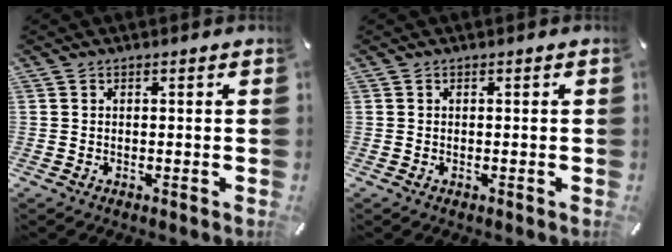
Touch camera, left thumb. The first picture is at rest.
{"total": 0.0}